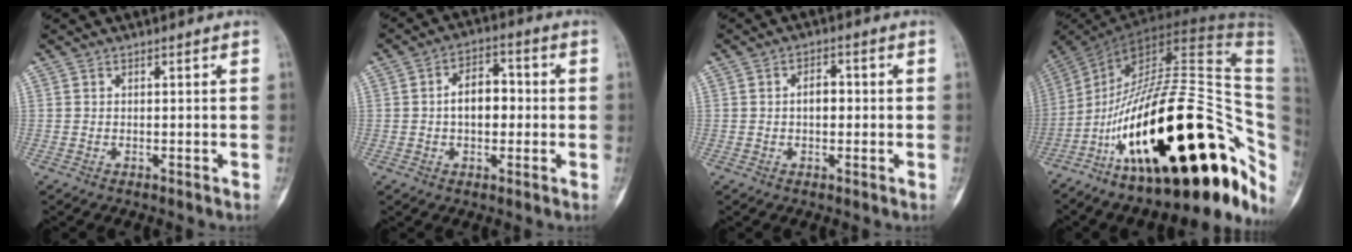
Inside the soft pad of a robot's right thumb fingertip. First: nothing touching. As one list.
[{"total": 7.8, "force": [0.0, 4.9, 6.0], "torque": [-0.079, 0.021, -0.006]}, {"total": 3.5, "force": [0.1, 2.3, 2.7], "torque": [-0.037, 0.011, -0.002]}, {"total": 36.9, "force": [-10.0, 14.3, 32.5], "torque": [-0.421, 0.088, -0.148]}]